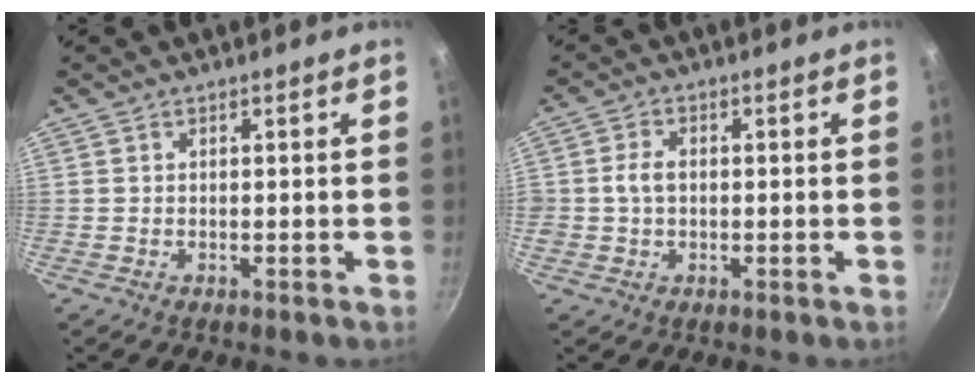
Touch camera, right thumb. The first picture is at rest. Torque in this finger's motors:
{"motor_torque": [0.23, 0.36, 0.75, 0.10, 0.00]}